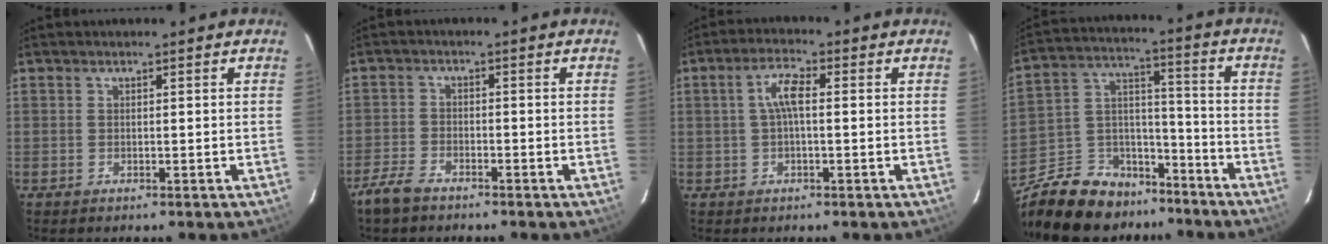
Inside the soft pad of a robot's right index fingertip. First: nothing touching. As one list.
[{"total": 4.9, "force": [-4.0, 2.0, 2.1], "torque": [-0.064, -0.002, -0.080]}, {"total": 4.4, "force": [0.3, 1.3, 4.2], "torque": [-0.083, 0.012, 0.006]}, {"total": 21.1, "force": [-16.0, 11.0, 8.0], "torque": [-0.194, 0.045, -0.244]}]